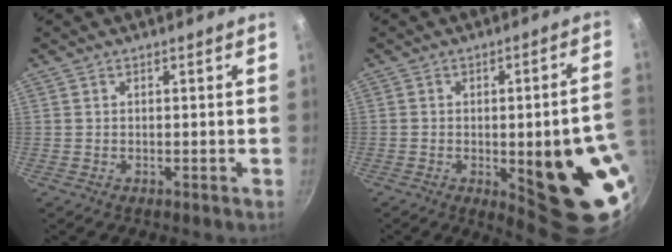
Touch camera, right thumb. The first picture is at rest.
{"total": 18.4, "force": [-4.1, 5.4, 17.2], "torque": [-0.178, 0.010, -0.044]}